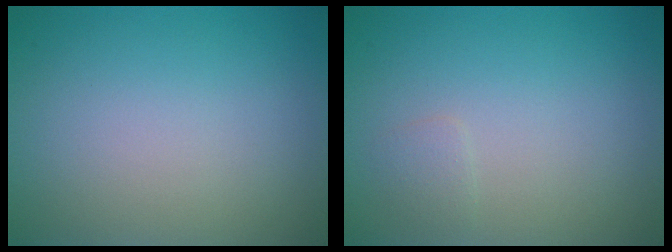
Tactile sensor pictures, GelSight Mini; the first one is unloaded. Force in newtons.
{"total": 0.8, "press": 0.8, "slide": 0.0}